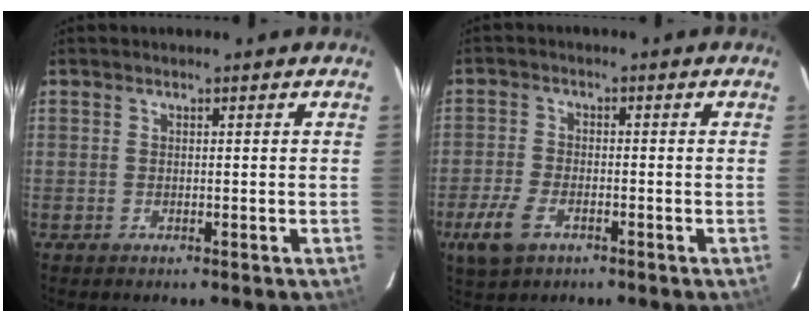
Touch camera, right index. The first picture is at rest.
{"total": 6.8, "force": [-3.7, 3.8, 4.3], "torque": [-0.114, -0.007, -0.068]}